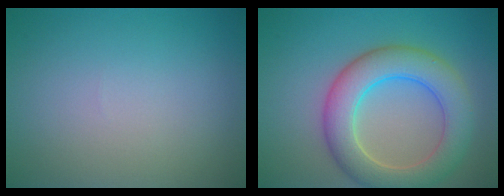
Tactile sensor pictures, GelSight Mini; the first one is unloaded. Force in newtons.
{"total": 6.9, "press": 6.9, "slide": 0.5}